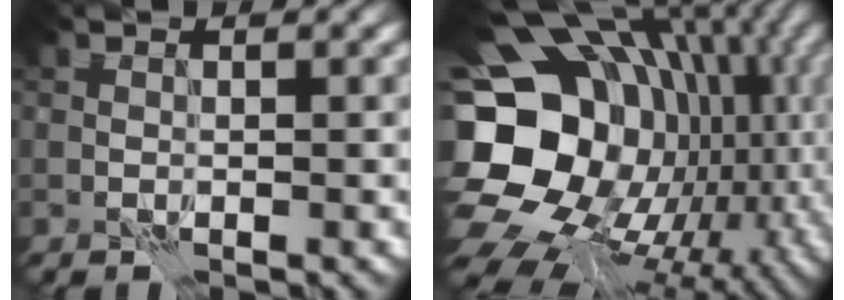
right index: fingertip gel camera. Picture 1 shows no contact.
{"total": 22.8, "force": [-1.0, 19.5, 11.8], "torque": [-0.256, 0.003, -0.039]}